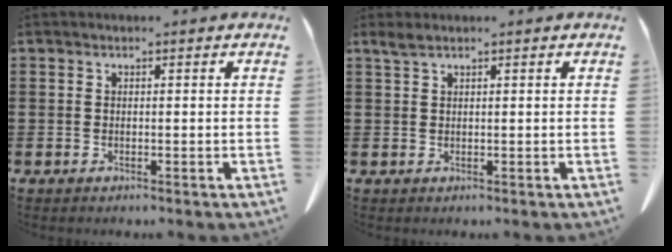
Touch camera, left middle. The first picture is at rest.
{"total": 1.4, "force": [1.0, 0.2, 1.0], "torque": [-0.022, 0.002, 0.018]}